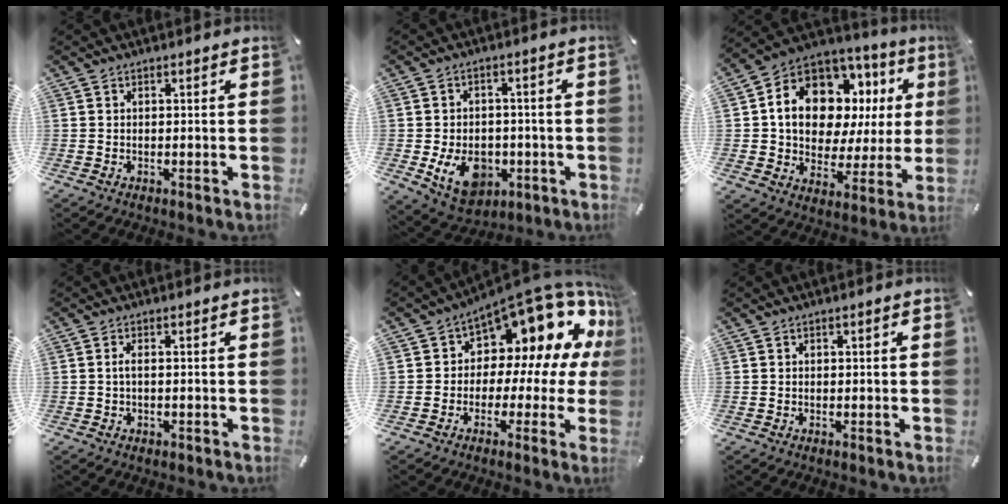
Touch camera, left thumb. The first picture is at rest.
{"total": 11.4, "force": [-3.4, 8.4, 6.9], "torque": [-0.116, 0.005, -0.058]}
{"total": 15.9, "force": [5.3, 11.5, 9.6], "torque": [-0.166, -0.038, 0.097]}
{"total": 2.1, "force": [-0.2, 0.9, 1.9], "torque": [-0.034, 0.001, -0.004]}
{"total": 14.2, "force": [8.4, 7.6, 8.6], "torque": [-0.118, -0.091, 0.138]}
{"total": 0.6, "force": [0.1, 0.3, 0.5], "torque": [-0.008, 0.002, 0.000]}